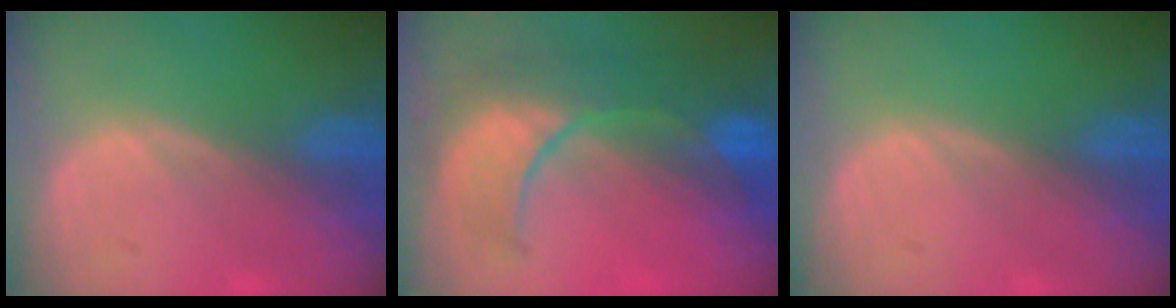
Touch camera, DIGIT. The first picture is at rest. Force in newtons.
{"total": 9.5, "press": 9.1, "slide": 2.7}
{"total": 0.0}